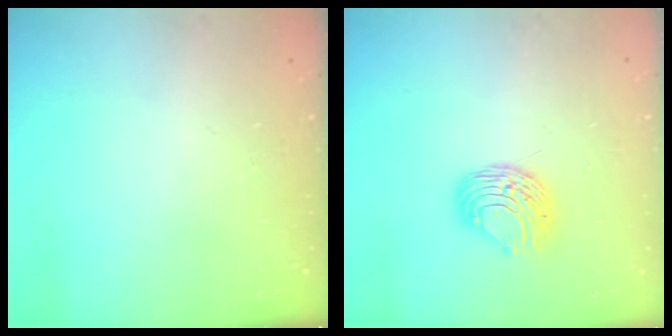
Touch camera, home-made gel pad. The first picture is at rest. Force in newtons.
{"total": 8.9, "press": 8.9, "slide": 0.7}